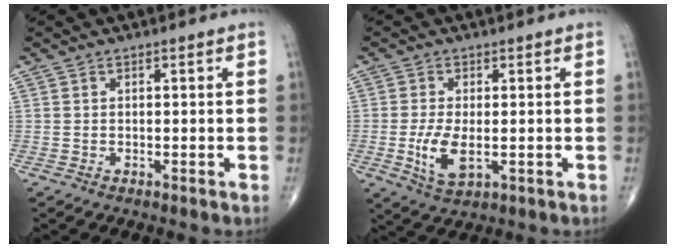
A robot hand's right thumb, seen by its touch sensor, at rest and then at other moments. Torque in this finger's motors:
{"motor_torque": [-0.03, 0.21, 0.41, 0.23, 0.12]}